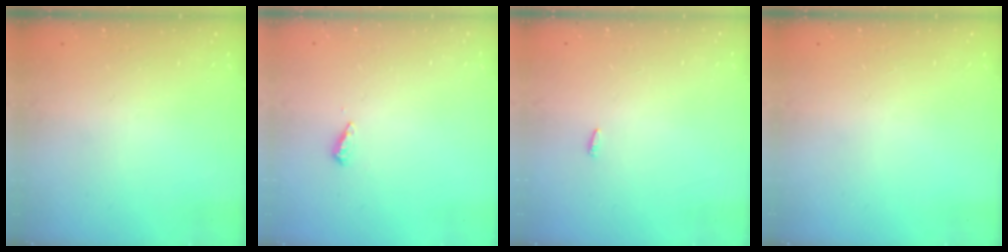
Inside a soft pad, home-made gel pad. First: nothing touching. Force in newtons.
{"total": 4.3, "press": 4.2, "slide": 0.6}
{"total": 2.1, "press": 1.9, "slide": 0.7}
{"total": 0.0}